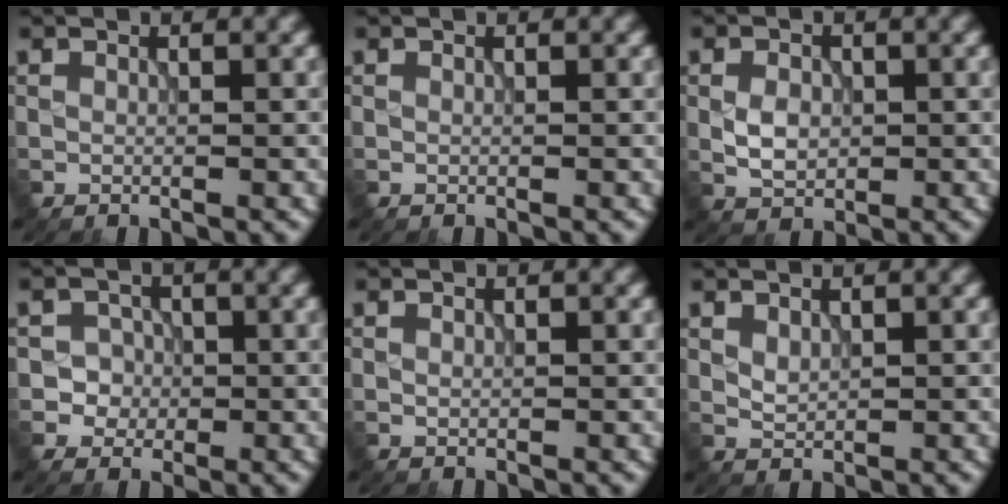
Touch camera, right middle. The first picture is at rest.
{"total": 0.0}
{"total": 2.6, "force": [-0.2, 2.0, 1.8], "torque": [-0.033, -0.002, -0.004]}
{"total": 2.7, "force": [-0.6, 2.6, 0.3], "torque": [0.016, 0.011, -0.024]}
{"total": 0.0}
{"total": 1.2, "force": [0.5, 0.8, 0.7], "torque": [-0.018, -0.002, 0.016]}